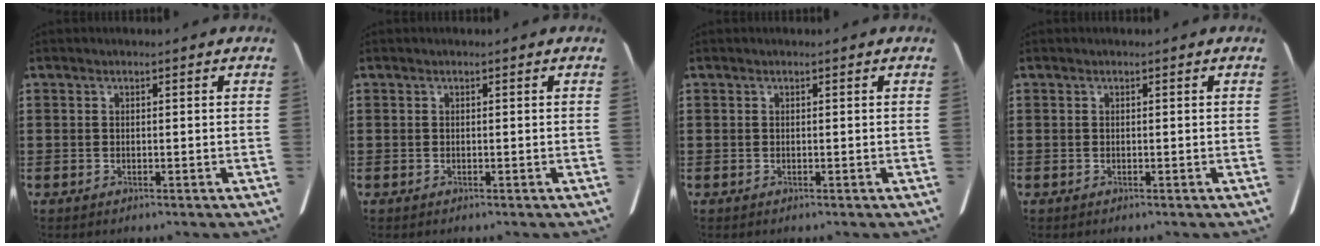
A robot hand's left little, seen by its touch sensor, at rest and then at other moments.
{"total": 0.0}
{"total": 0.0}
{"total": 0.0}